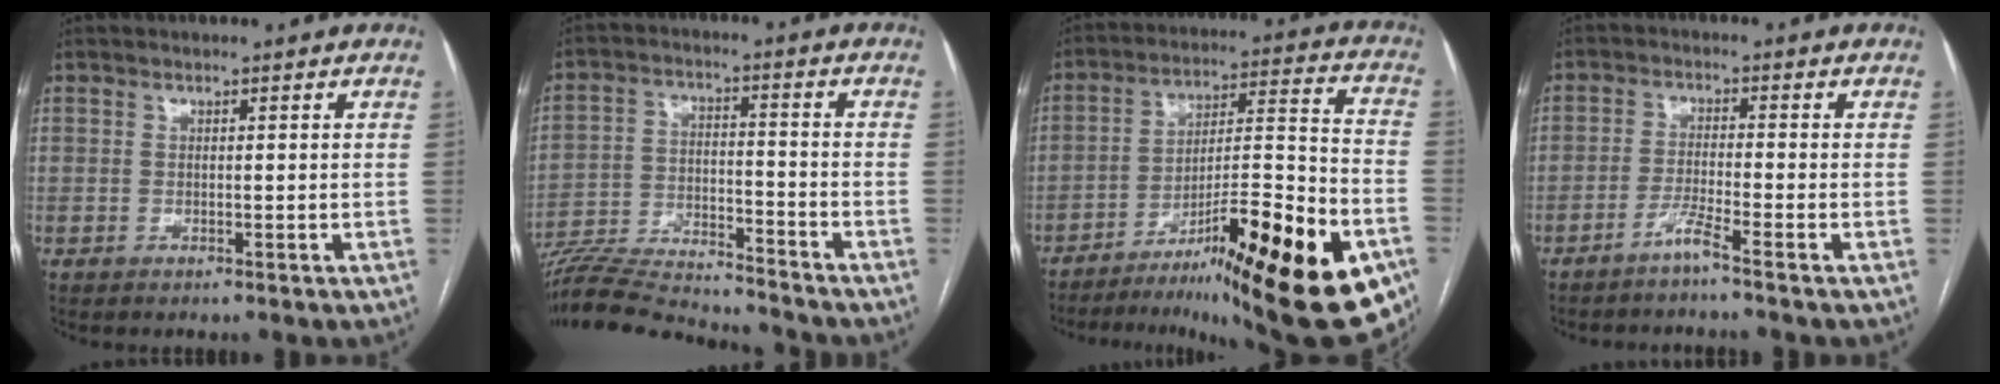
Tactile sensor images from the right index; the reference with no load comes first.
{"total": 17.8, "force": [-16.8, 1.8, 5.6], "torque": [-0.118, -0.008, -0.268]}
{"total": 29.2, "force": [-16.9, 4.5, 23.5], "torque": [-0.256, 0.000, -0.249]}
{"total": 3.2, "force": [-2.5, -0.9, 1.8], "torque": [-0.042, -0.005, -0.053]}